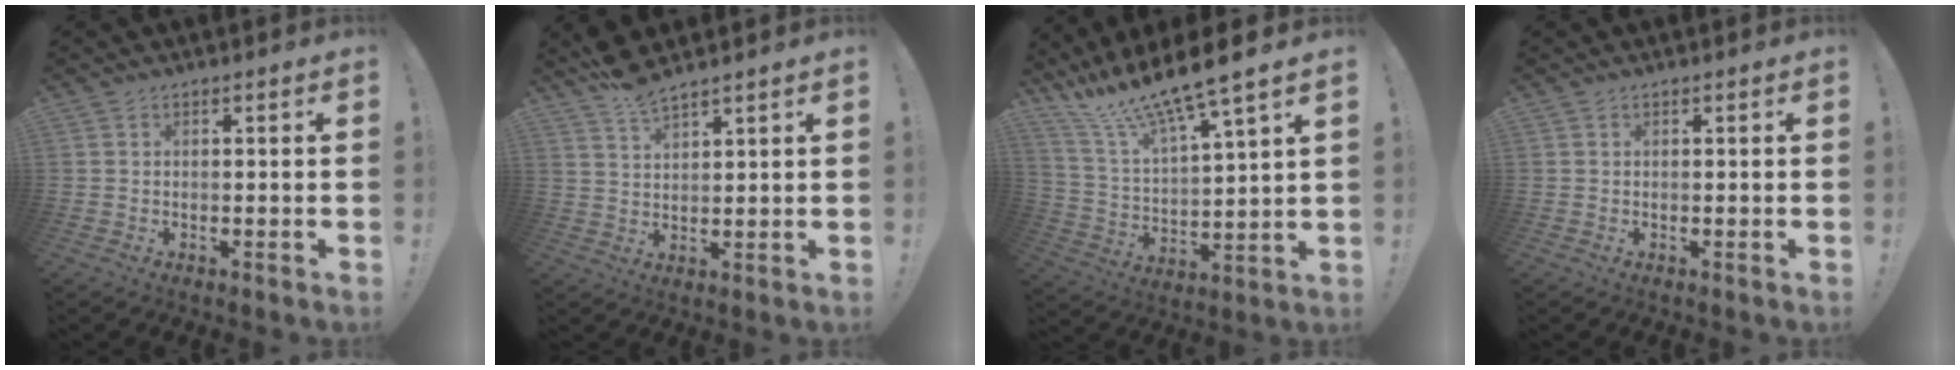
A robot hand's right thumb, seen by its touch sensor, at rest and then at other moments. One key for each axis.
{"total": 5.8, "fx": 5.1, "fy": 1.1, "fz": 2.6, "tx": -0.049, "ty": -0.030, "tz": 0.093}
{"total": 12.9, "fx": 11.1, "fy": -0.1, "fz": 6.5, "tx": -0.145, "ty": -0.090, "tz": 0.190}
{"total": 0.0}